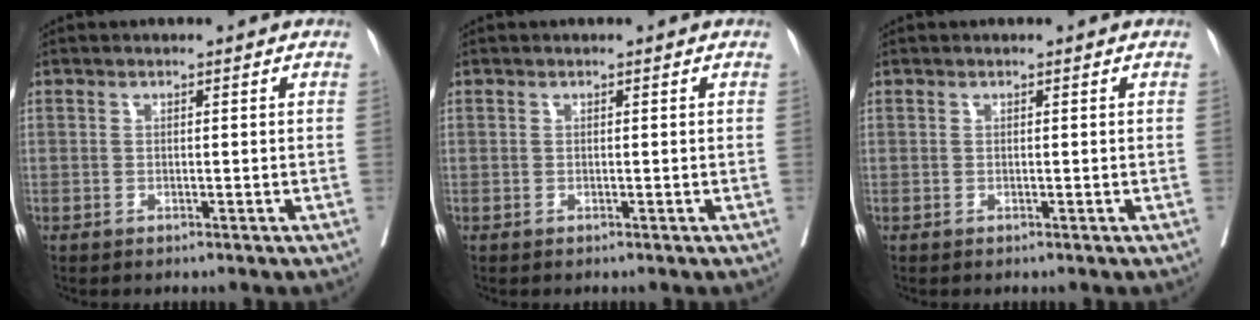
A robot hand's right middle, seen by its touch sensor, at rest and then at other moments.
{"total": 0.0}
{"total": 0.0}